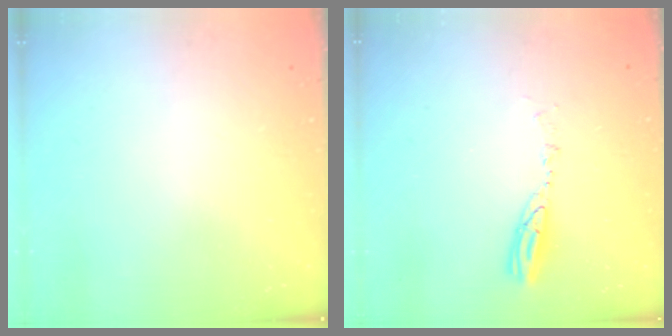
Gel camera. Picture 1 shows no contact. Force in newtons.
{"total": 4.7, "press": 4.6, "slide": 0.5}